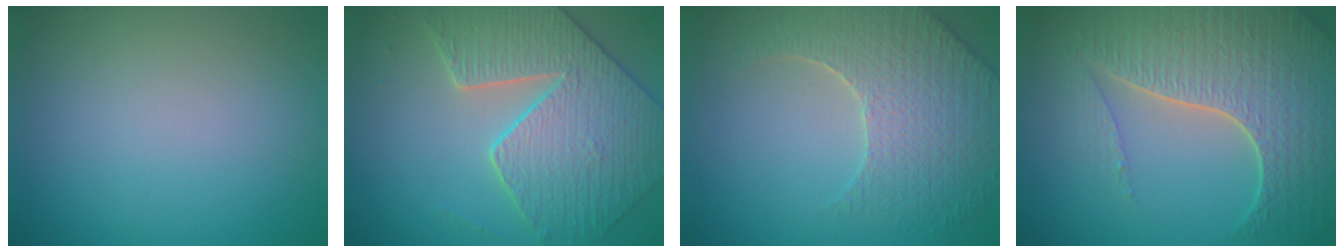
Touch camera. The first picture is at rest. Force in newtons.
{"total": 6.0, "press": 5.4, "slide": 2.6}
{"total": 5.4, "press": 4.8, "slide": 2.5}
{"total": 7.5, "press": 5.6, "slide": 5.1}